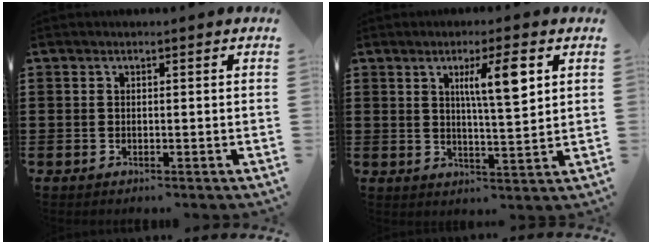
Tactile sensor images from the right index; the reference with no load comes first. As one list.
[{"total": 6.9, "force": [2.6, 1.0, 6.3], "torque": [-0.111, 0.000, 0.035]}]